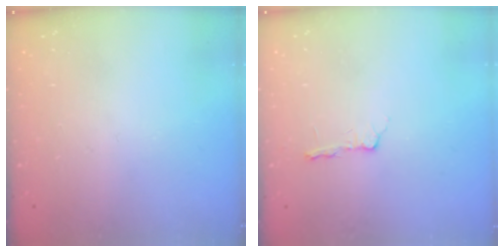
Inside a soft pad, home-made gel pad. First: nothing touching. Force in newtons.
{"total": 2.2, "press": 2.1, "slide": 0.4}